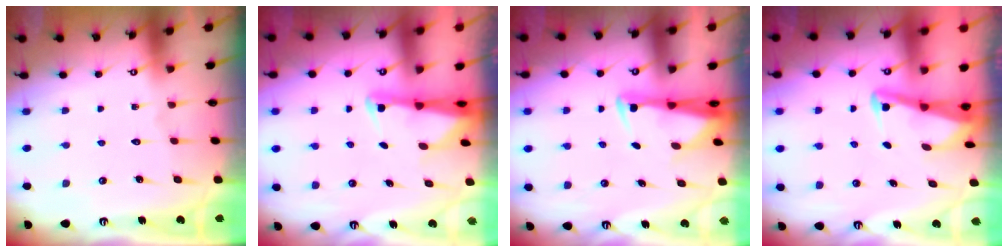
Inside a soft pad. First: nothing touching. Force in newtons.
{"total": 2.7, "press": 2.6, "slide": 0.5}
{"total": 2.8, "press": 2.6, "slide": 0.9}
{"total": 3.0, "press": 3.0, "slide": 0.4}